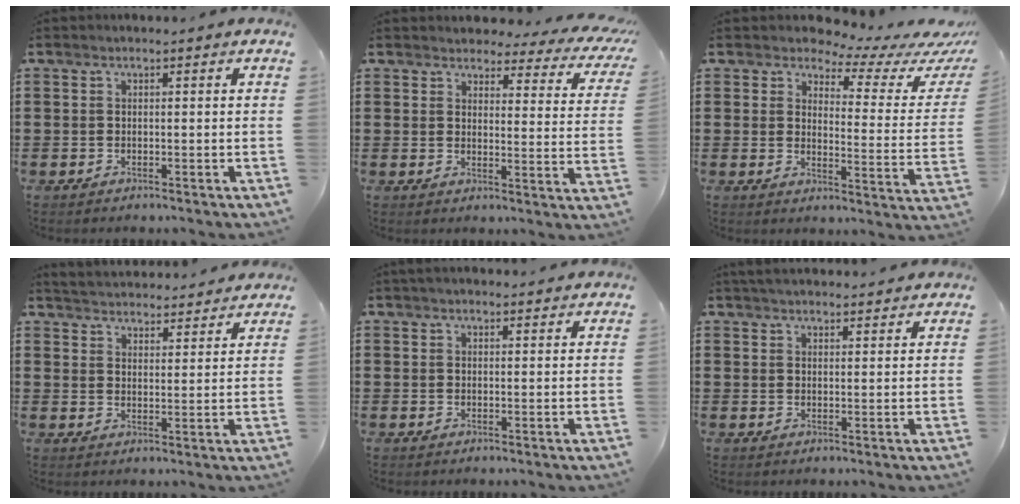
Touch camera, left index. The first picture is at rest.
{"total": 3.6, "force": [3.4, 0.7, 1.0], "torque": [-0.031, -0.022, 0.055]}
{"total": 4.3, "force": [3.5, 1.7, 1.8], "torque": [-0.042, -0.025, 0.053]}
{"total": 4.0, "force": [4.0, -0.1, -0.4], "torque": [-0.011, -0.025, 0.070]}
{"total": 1.8, "force": [1.8, 0.3, 0.5], "torque": [-0.012, 0.003, 0.034]}
{"total": 3.0, "force": [3.0, 0.0, 0.4], "torque": [-0.014, -0.006, 0.058]}